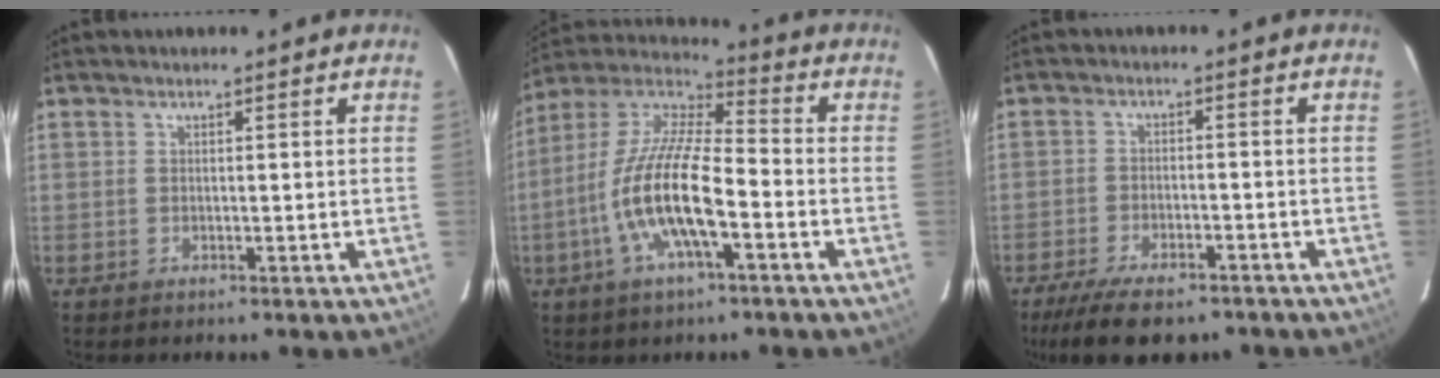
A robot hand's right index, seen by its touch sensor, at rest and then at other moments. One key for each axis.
{"total": 16.3, "fx": -5.5, "fy": 4.6, "fz": 14.7, "tx": -0.292, "ty": -0.006, "tz": -0.112}
{"total": 12.6, "fx": -9.7, "fy": 4.4, "fz": 6.6, "tx": -0.149, "ty": -0.025, "tz": -0.152}